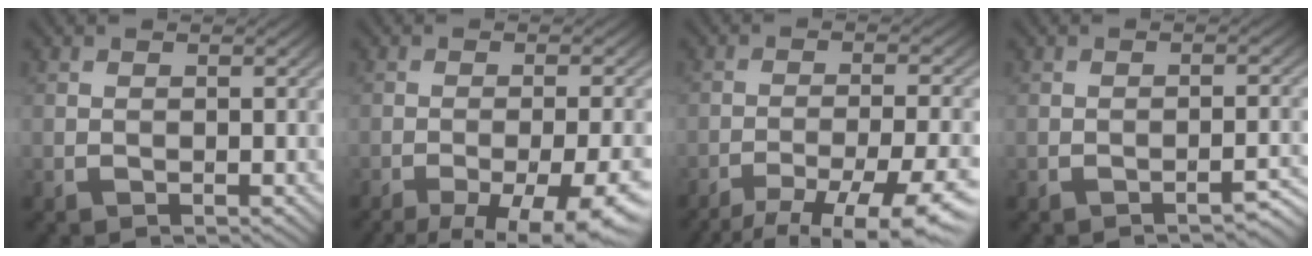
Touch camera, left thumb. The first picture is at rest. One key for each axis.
{"total": 13.8, "fx": -8.9, "fy": 4.1, "fz": 9.7, "tx": -0.127, "ty": -0.010, "tz": -0.104}
{"total": 11.0, "fx": -8.1, "fy": 2.4, "fz": 6.9, "tx": -0.122, "ty": -0.010, "tz": -0.109}
{"total": 2.3, "fx": -1.9, "fy": 0.3, "fz": 1.3, "tx": -0.014, "ty": 0.010, "tz": -0.028}